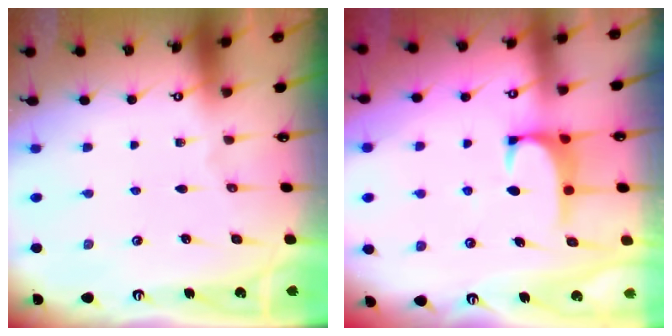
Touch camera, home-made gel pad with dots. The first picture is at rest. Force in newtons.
{"total": 0.8, "press": 0.6, "slide": 0.5}